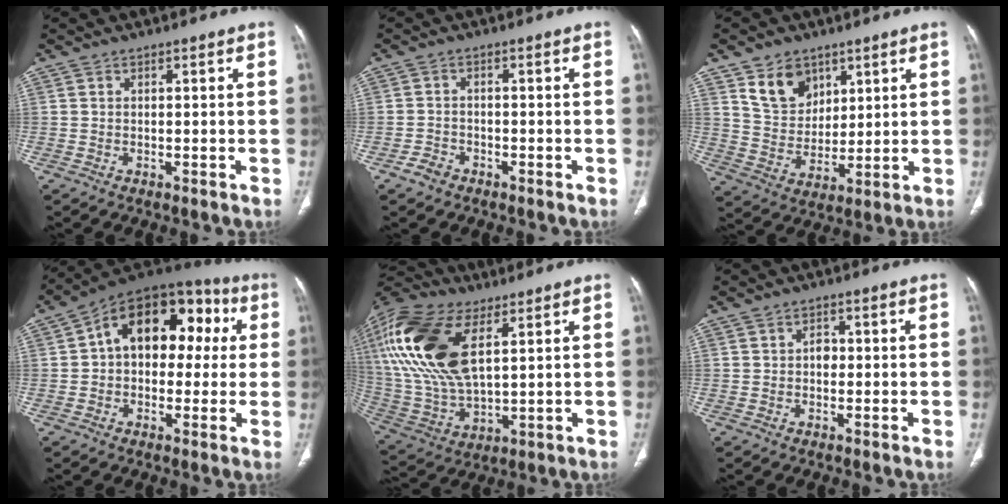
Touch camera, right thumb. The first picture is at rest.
{"total": 2.6, "force": [-1.8, 1.7, 0.7], "torque": [-0.017, 0.013, -0.030]}
{"total": 10.0, "force": [5.6, 7.2, 4.1], "torque": [-0.046, -0.036, 0.113]}
{"total": 18.4, "force": [3.4, 12.0, 13.6], "torque": [-0.150, 0.047, 0.039]}
{"total": 24.3, "force": [8.6, 12.0, 19.2], "torque": [-0.418, -0.011, 0.164]}
{"total": 1.9, "force": [0.0, 1.5, 1.2], "torque": [-0.010, 0.005, -0.004]}